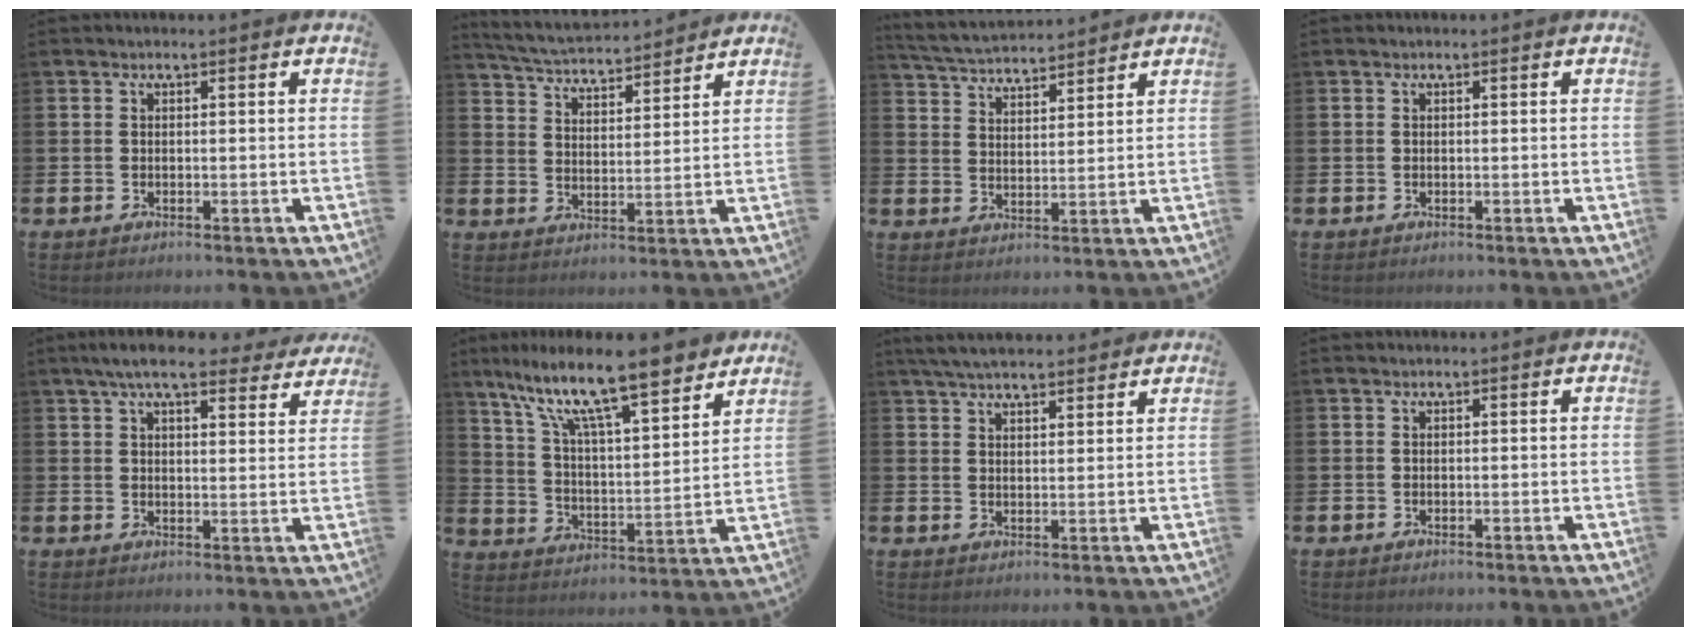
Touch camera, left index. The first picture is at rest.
{"total": 5.1, "force": [5.1, 0.4, 0.5], "torque": [-0.027, -0.034, 0.089]}
{"total": 4.6, "force": [4.6, 0.5, 0.2], "torque": [-0.021, -0.028, 0.081]}
{"total": 0.0}
{"total": 7.5, "force": [6.6, 1.4, 3.1], "torque": [-0.067, -0.024, 0.118]}
{"total": 12.8, "force": [10.5, 2.4, 7.0], "torque": [-0.158, -0.063, 0.175]}
{"total": 4.8, "force": [4.5, 1.0, 1.3], "torque": [-0.032, -0.012, 0.083]}
{"total": 0.0}